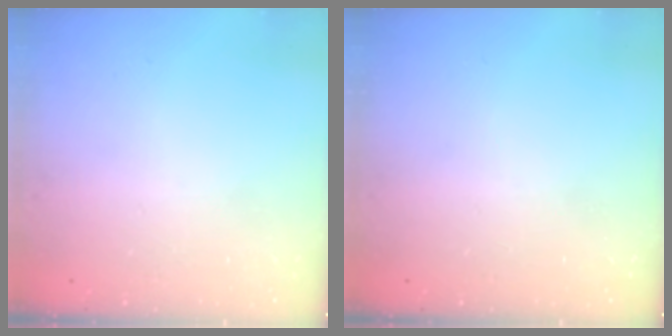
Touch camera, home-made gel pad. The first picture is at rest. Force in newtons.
{"total": 0.0}